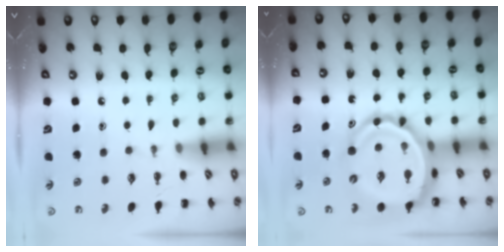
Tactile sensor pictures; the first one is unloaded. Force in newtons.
{"total": 15.1, "press": 14.4, "slide": 4.3}